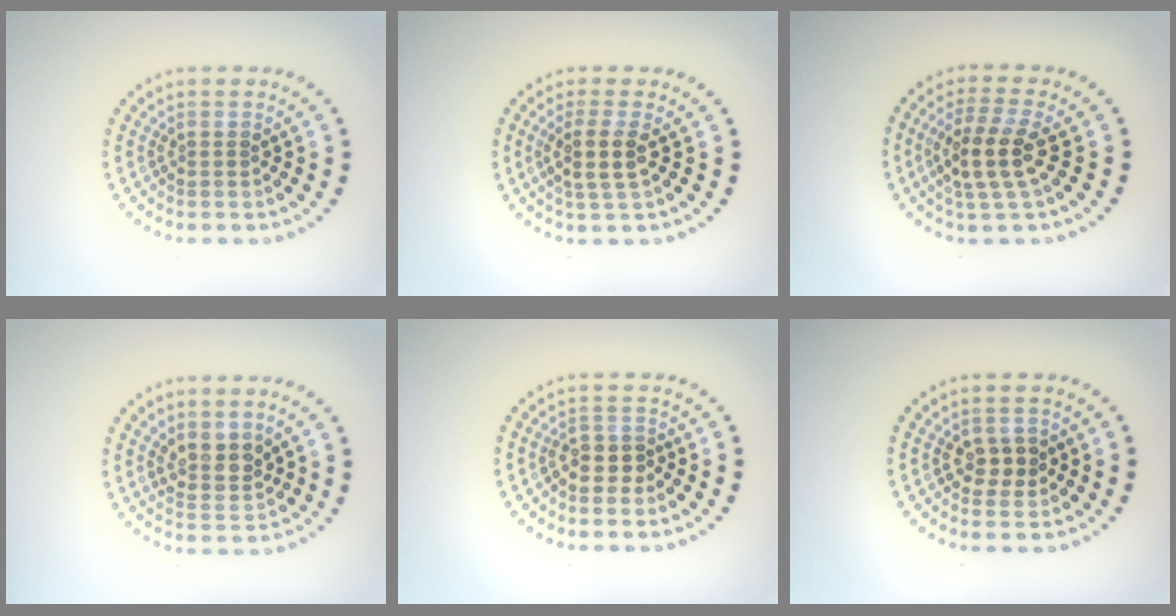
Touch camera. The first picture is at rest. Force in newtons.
{"total": 2.7, "press": 2.3, "slide": 1.5}
{"total": 3.9, "press": 3.5, "slide": 1.6}
{"total": 2.4, "press": 2.2, "slide": 1.1}
{"total": 2.4, "press": 2.1, "slide": 1.1}
{"total": 2.4, "press": 2.4, "slide": 0.4}